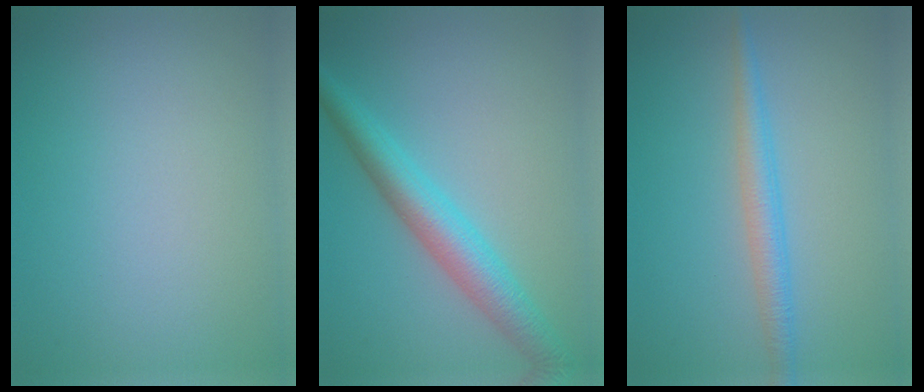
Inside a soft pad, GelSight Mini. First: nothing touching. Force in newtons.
{"total": 5.0, "press": 5.0, "slide": 0.1}
{"total": 2.6, "press": 2.6, "slide": 0.0}